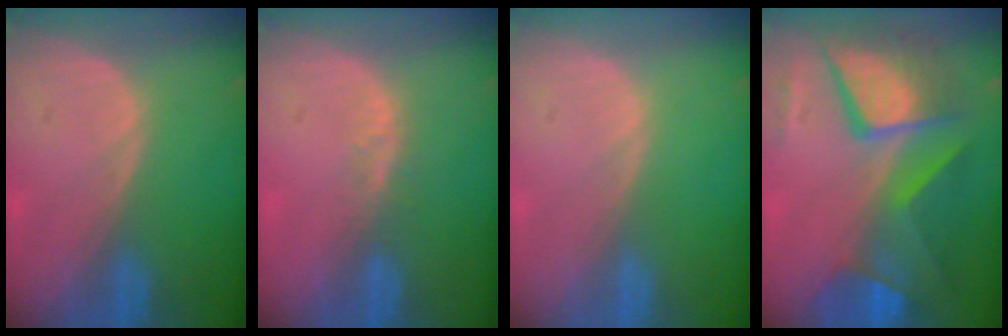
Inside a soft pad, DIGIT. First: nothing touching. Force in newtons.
{"total": 2.4, "press": 1.8, "slide": 1.5}
{"total": 0.0}
{"total": 11.9, "press": 11.9, "slide": 1.1}